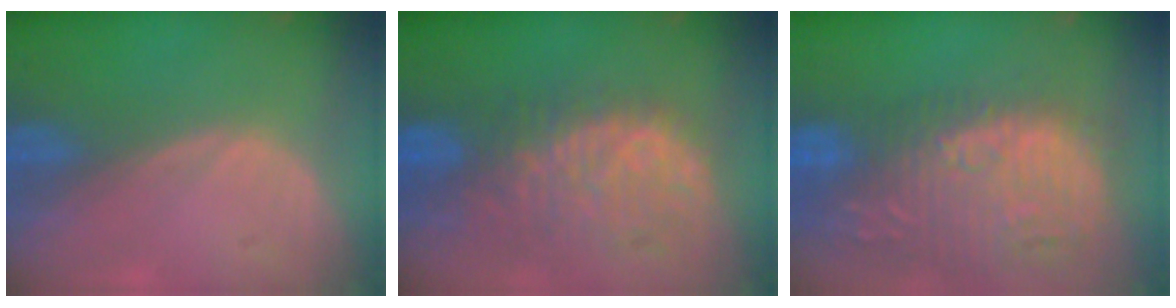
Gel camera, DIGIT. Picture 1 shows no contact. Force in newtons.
{"total": 10.6, "press": 9.4, "slide": 4.9}
{"total": 15.5, "press": 13.1, "slide": 8.3}